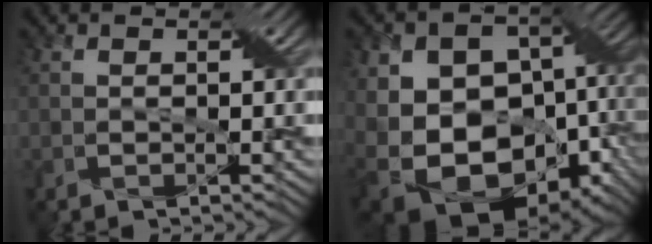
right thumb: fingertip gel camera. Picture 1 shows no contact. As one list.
[{"total": 20.4, "force": [-2.6, 15.1, 13.6], "torque": [-0.233, 0.003, -0.021]}]